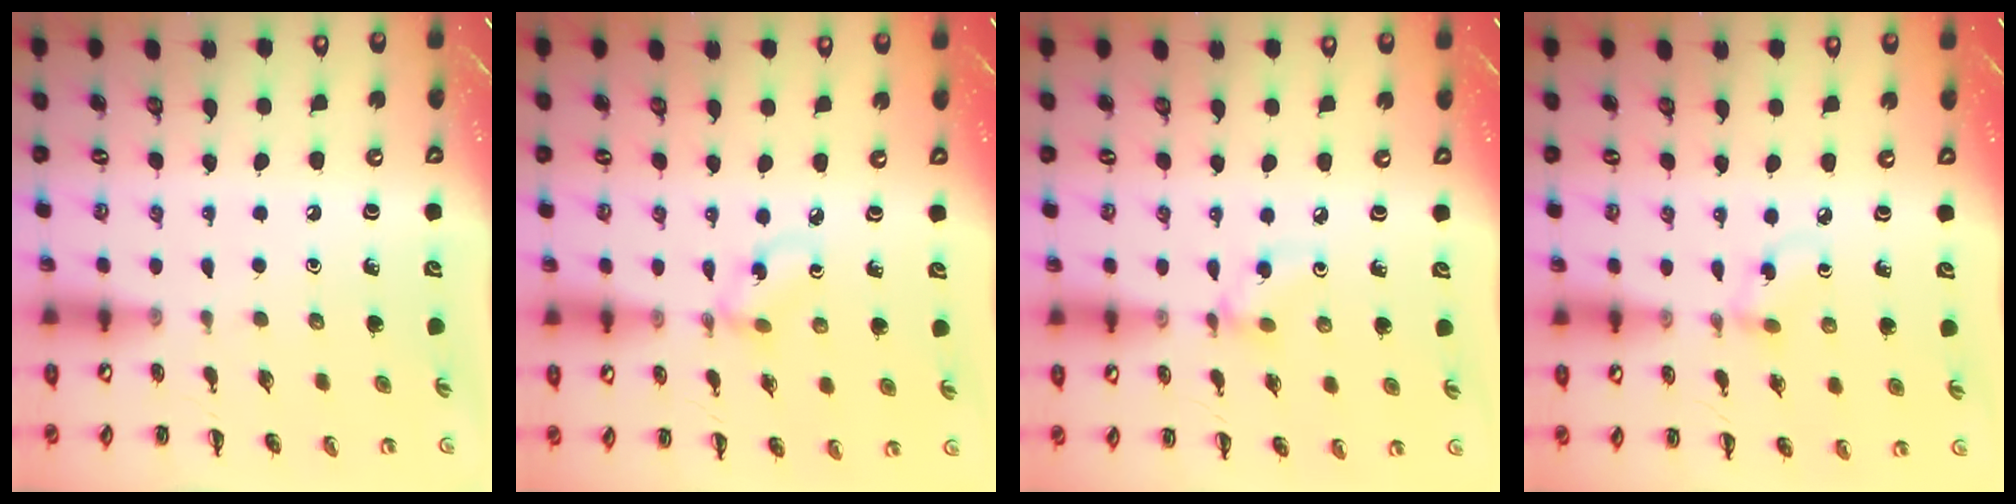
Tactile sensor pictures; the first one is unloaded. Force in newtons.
{"total": 2.4, "press": 2.4, "slide": 0.6}
{"total": 3.4, "press": 3.3, "slide": 1.1}
{"total": 4.4, "press": 4.1, "slide": 1.7}